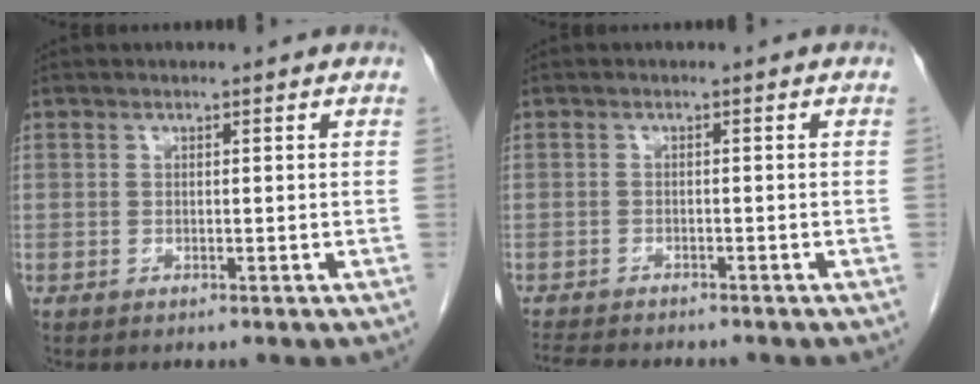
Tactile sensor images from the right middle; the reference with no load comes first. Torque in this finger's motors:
{"motor_torque": [0.11, -0.02, 0.01, 0.01]}